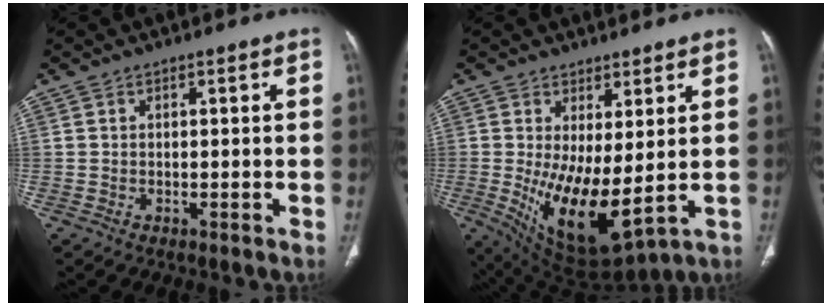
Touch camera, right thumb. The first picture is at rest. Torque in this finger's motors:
{"motor_torque": [2.66, 2.35, 1.91, 0.04, 0.53]}